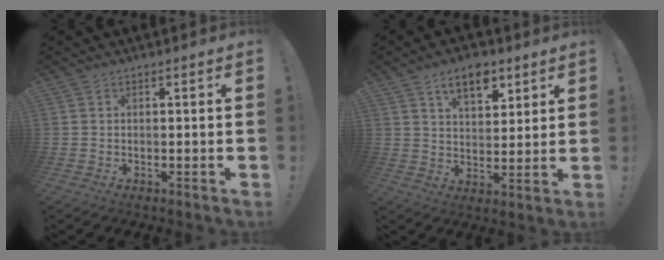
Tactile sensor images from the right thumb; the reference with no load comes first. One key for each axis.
{"total": 9.8, "fx": 5.8, "fy": 5.1, "fz": 6.0, "tx": -0.084, "ty": -0.027, "tz": 0.103}